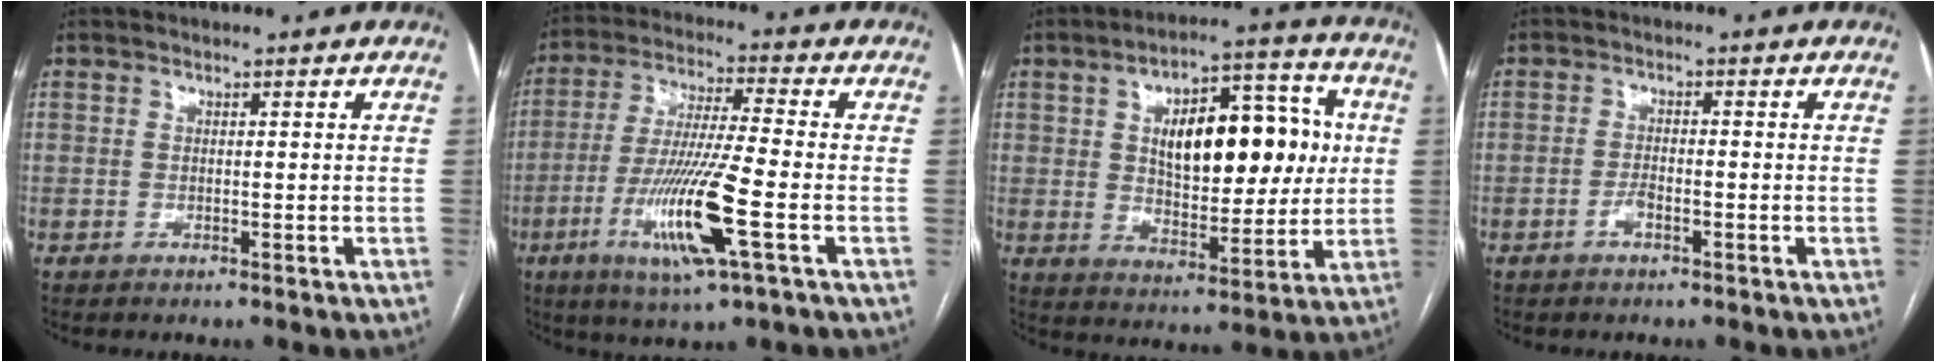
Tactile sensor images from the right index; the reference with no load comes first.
{"total": 13.9, "force": [-4.6, 0.2, 13.1], "torque": [-0.264, -0.020, -0.087]}
{"total": 18.0, "force": [3.1, 8.5, 15.5], "torque": [-0.234, 0.034, 0.054]}
{"total": 2.0, "force": [-1.1, 0.6, 1.5], "torque": [-0.029, 0.003, -0.020]}